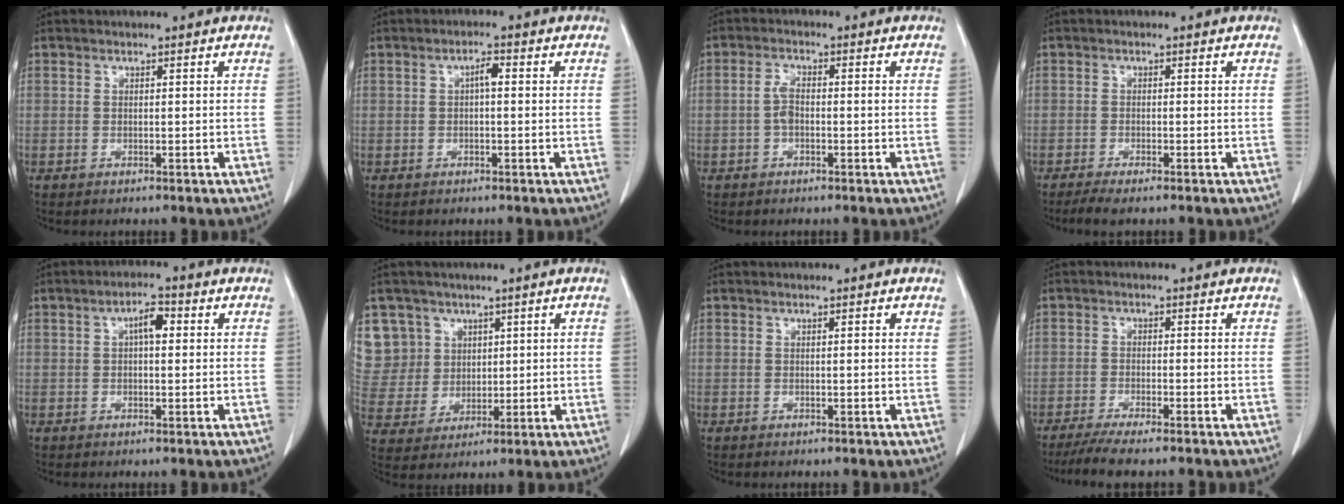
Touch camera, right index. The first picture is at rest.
{"total": 2.1, "force": [0.4, 0.6, 2.0], "torque": [-0.032, 0.007, 0.007]}
{"total": 3.0, "force": [-0.4, 1.2, 2.7], "torque": [-0.059, 0.009, -0.009]}
{"total": 3.0, "force": [-2.2, 0.4, 2.0], "torque": [-0.033, -0.007, -0.037]}
{"total": 3.8, "force": [1.0, 1.4, 3.4], "torque": [-0.054, 0.012, 0.014]}
{"total": 10.3, "force": [5.3, 8.8, 0.4], "torque": [-0.019, 0.030, 0.125]}
{"total": 0.8, "force": [0.5, 0.1, 0.6], "torque": [-0.010, 0.002, 0.007]}
{"total": 6.0, "force": [-4.8, 0.2, 3.6], "torque": [-0.054, -0.013, -0.077]}